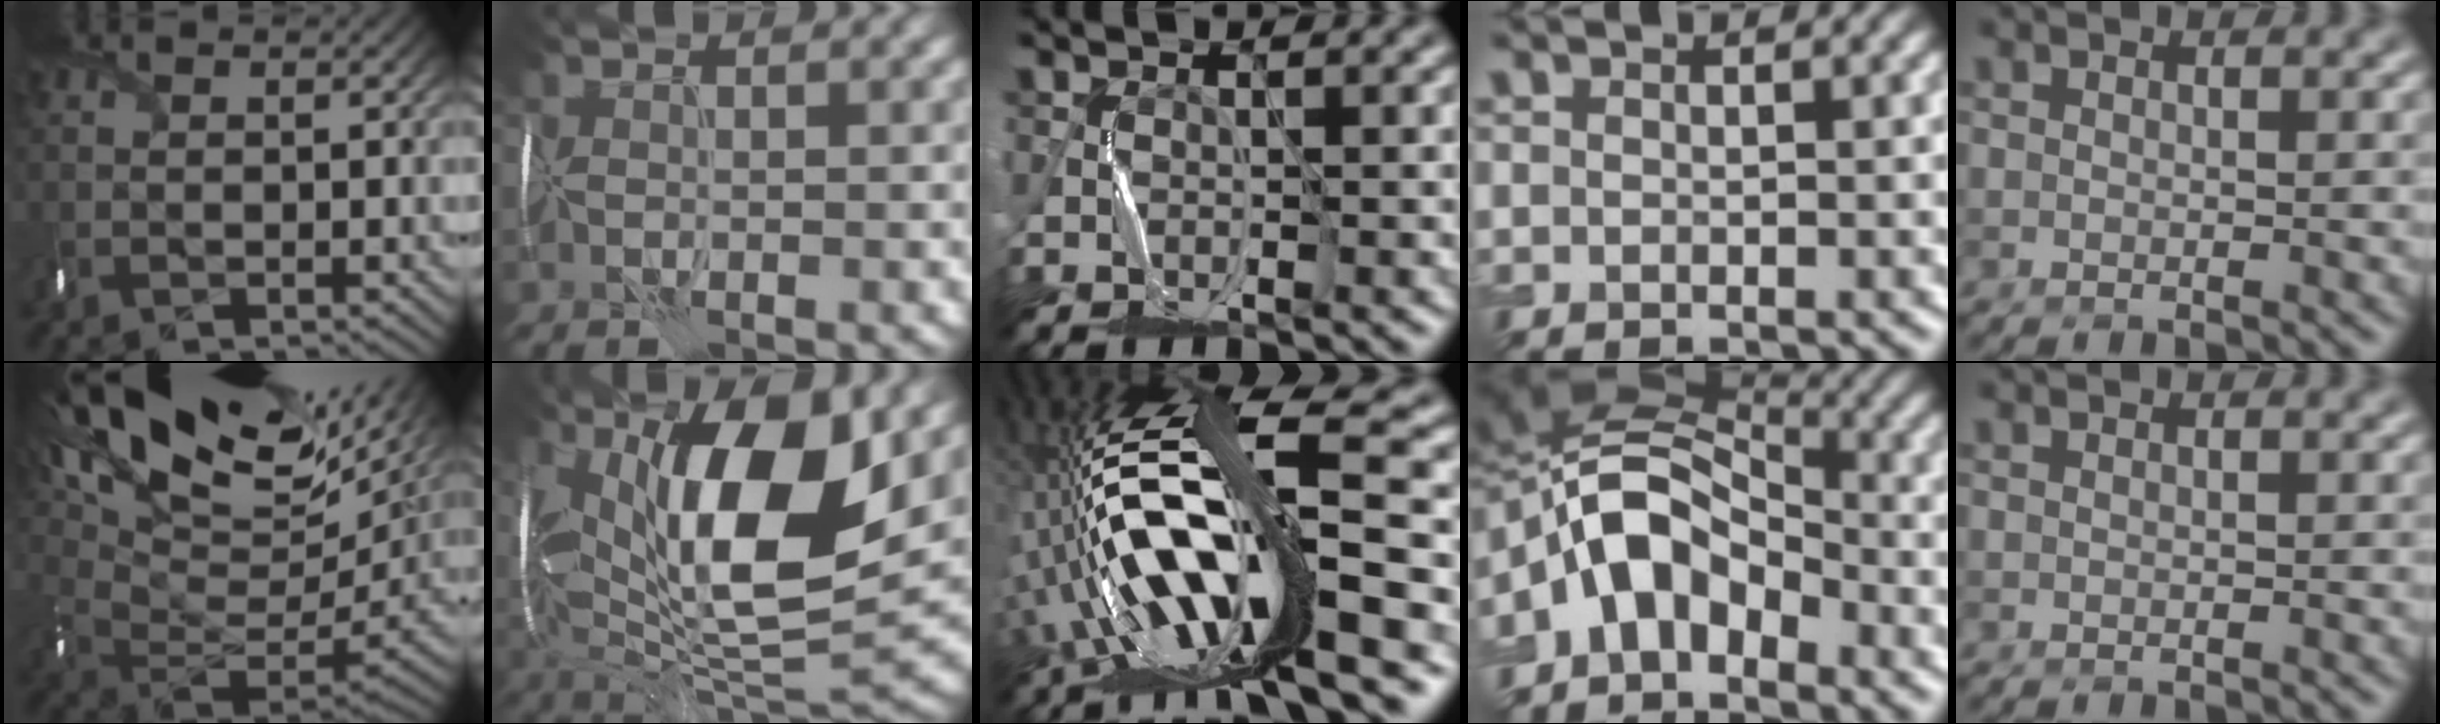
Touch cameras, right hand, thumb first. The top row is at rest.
{"thumb": {"total": 20.0, "force": [10.4, 9.5, 14.2], "torque": [-0.234, 0.022, 0.205]}, "index": {"total": 15.5, "force": [4.0, 6.0, 13.7], "torque": [-0.243, 0.003, 0.062]}, "middle": {"total": 16.5, "force": [-4.1, 3.9, 15.5], "torque": [-0.284, 0.018, -0.076]}, "ring": {"total": 7.7, "force": [-3.0, 4.9, 5.1], "torque": [-0.082, 0.020, -0.067]}}